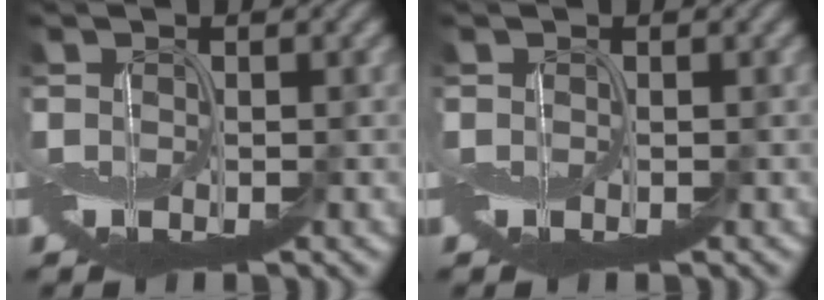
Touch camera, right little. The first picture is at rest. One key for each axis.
{"total": 0.0}